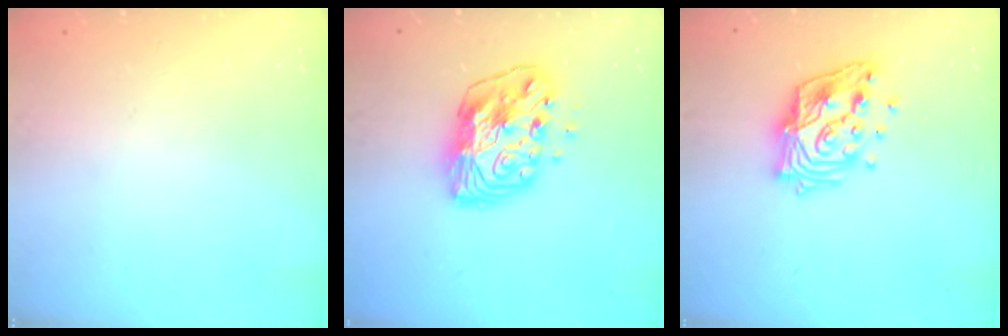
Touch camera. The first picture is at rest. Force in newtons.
{"total": 12.2, "press": 12.1, "slide": 1.1}
{"total": 15.5, "press": 15.5, "slide": 1.2}